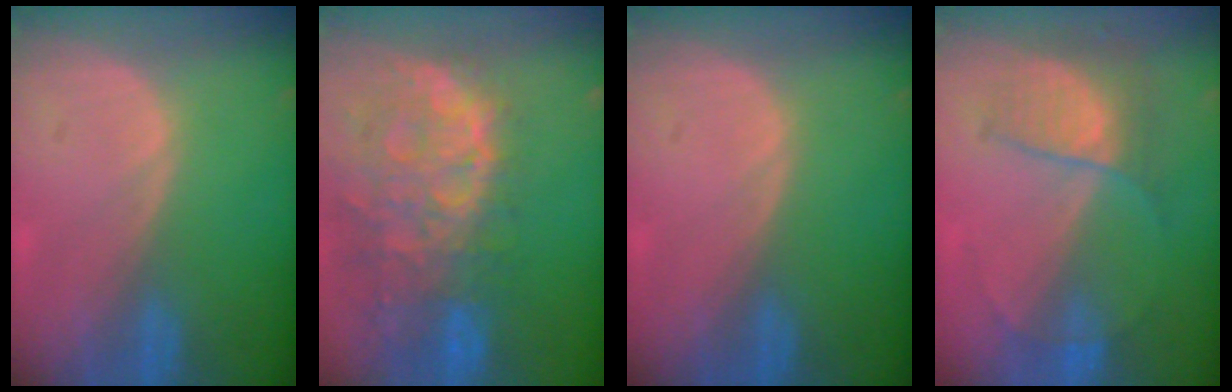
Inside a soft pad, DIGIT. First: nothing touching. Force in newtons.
{"total": 13.6, "press": 11.1, "slide": 7.8}
{"total": 0.0}
{"total": 7.3, "press": 6.2, "slide": 3.9}